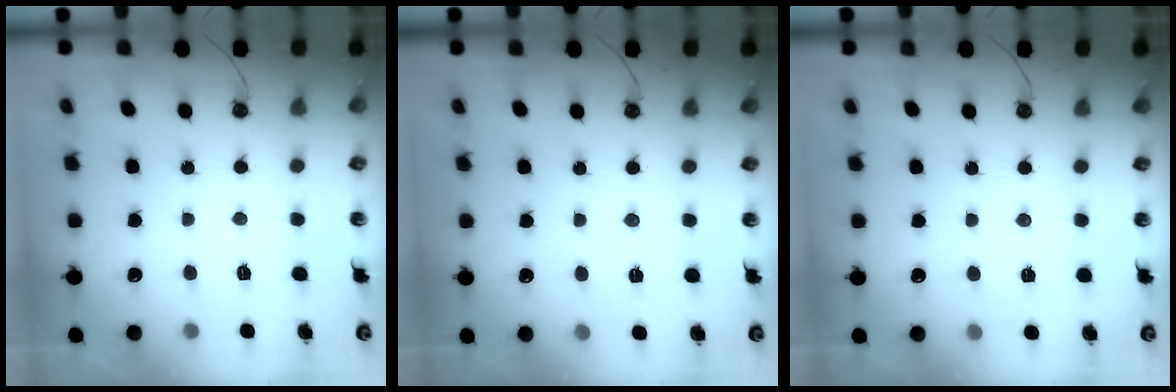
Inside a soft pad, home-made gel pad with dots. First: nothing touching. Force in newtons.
{"total": 5.9, "press": 3.8, "slide": 4.5}
{"total": 4.1, "press": 3.6, "slide": 2.0}